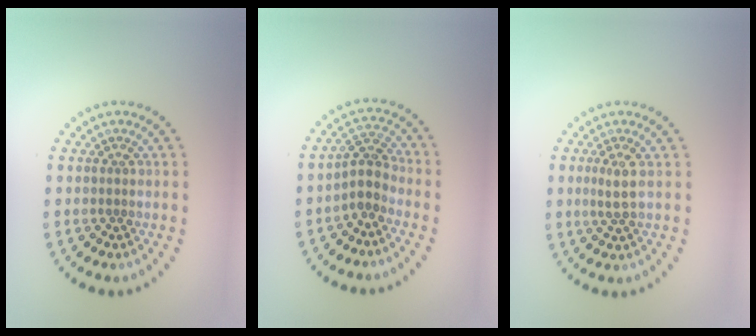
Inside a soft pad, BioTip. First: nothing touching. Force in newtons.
{"total": 2.7, "press": 2.1, "slide": 1.6}
{"total": 1.6, "press": 1.3, "slide": 1.0}